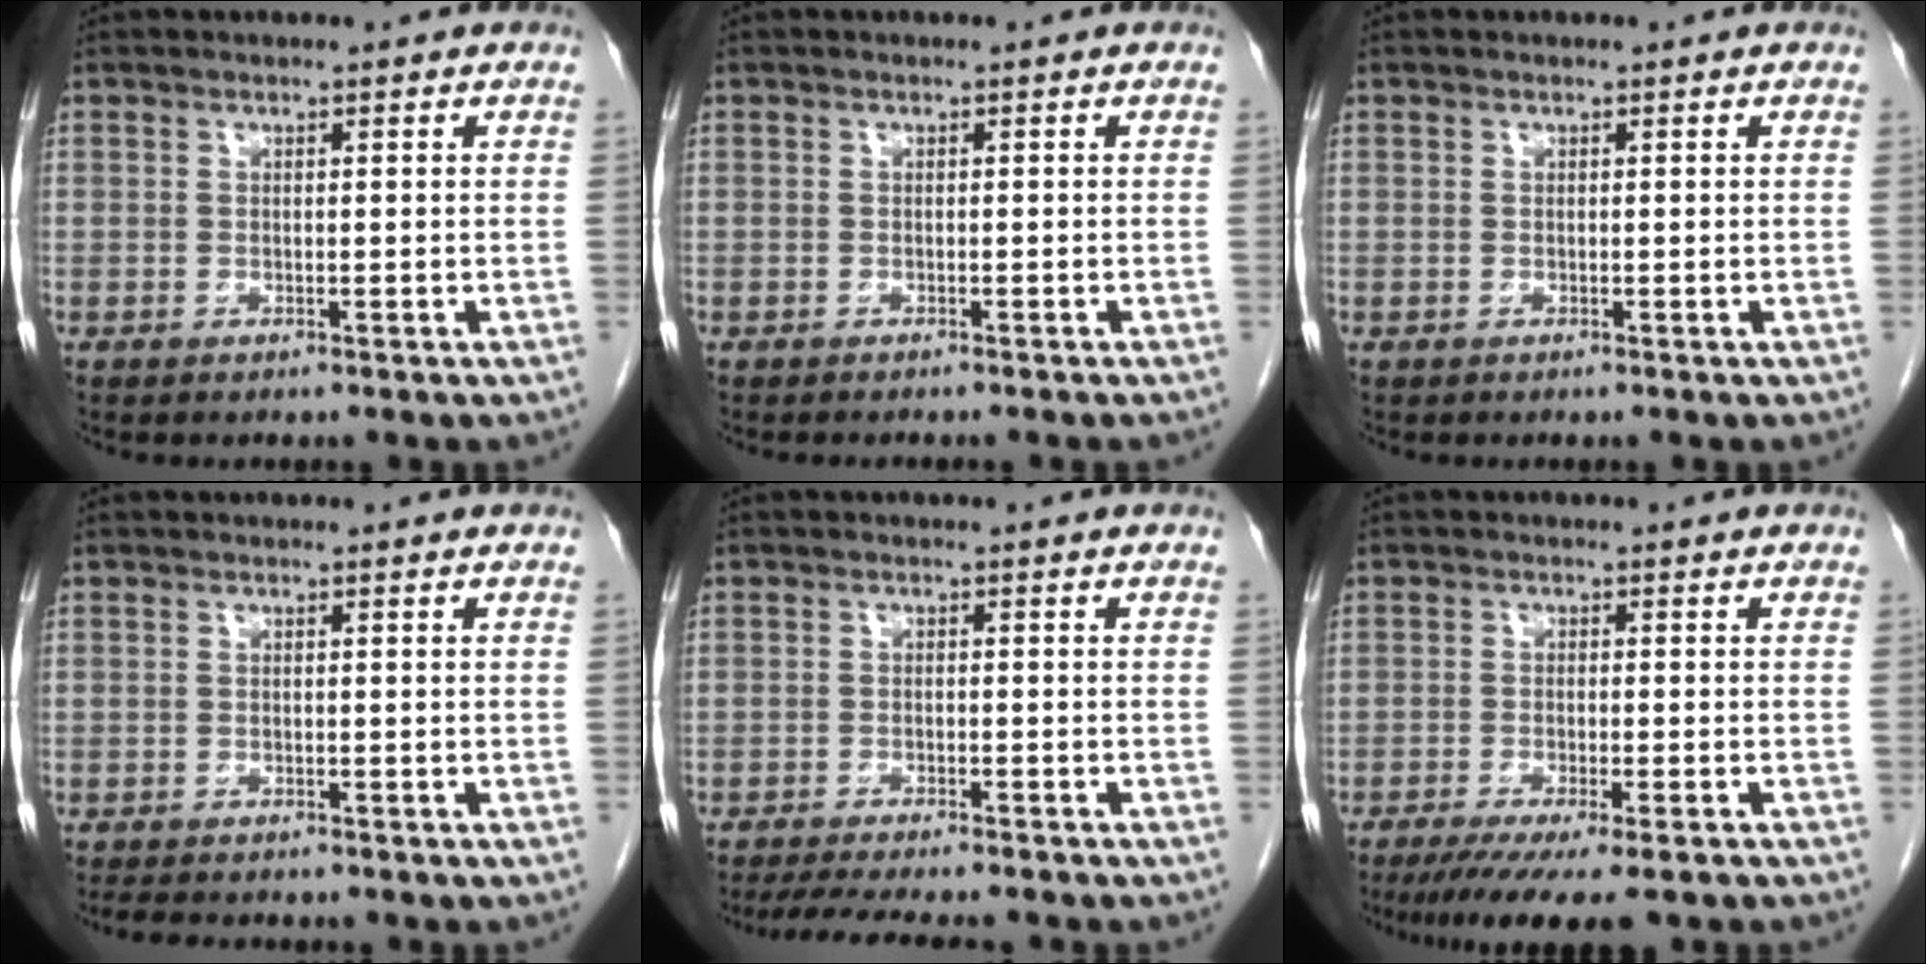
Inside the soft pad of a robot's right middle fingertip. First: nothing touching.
{"total": 2.9, "force": [-2.5, 0.0, 1.3], "torque": [-0.016, 0.000, -0.028]}
{"total": 0.0}
{"total": 4.3, "force": [-3.8, 1.1, 1.9], "torque": [-0.030, -0.009, -0.053]}
{"total": 10.9, "force": [-9.6, 1.5, 4.9], "torque": [-0.069, -0.014, -0.134]}
{"total": 10.7, "force": [-8.4, 1.0, 6.5], "torque": [-0.085, -0.021, -0.126]}